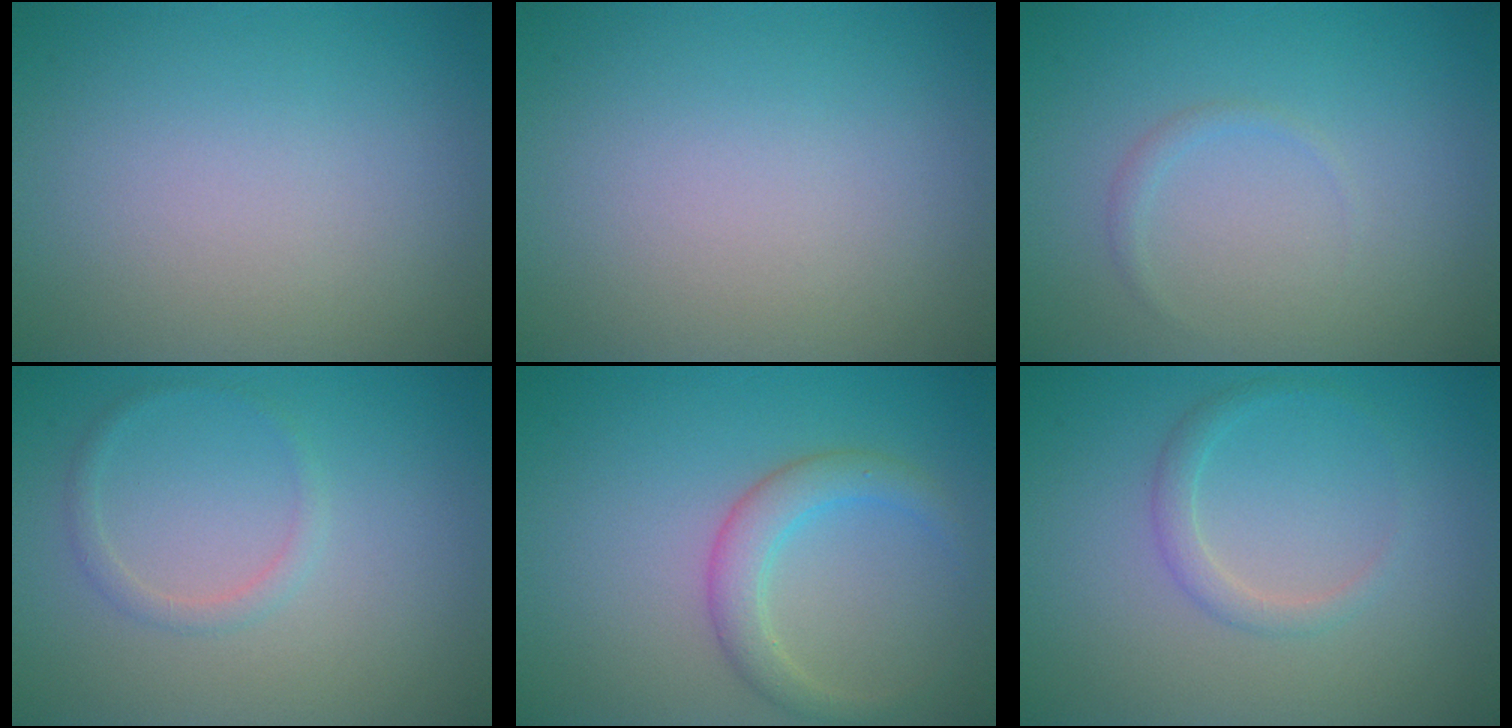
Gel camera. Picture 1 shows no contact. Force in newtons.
{"total": 0.0}
{"total": 0.7, "press": 0.7, "slide": 0.1}
{"total": 1.2, "press": 1.2, "slide": 0.2}
{"total": 2.8, "press": 2.8, "slide": 0.2}
{"total": 1.4, "press": 1.4, "slide": 0.0}